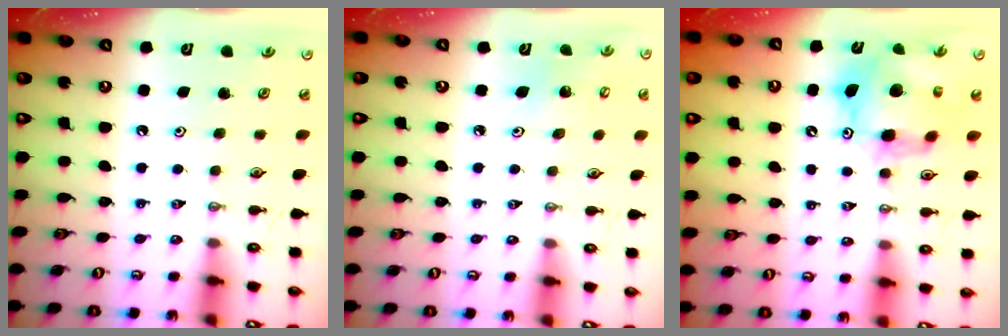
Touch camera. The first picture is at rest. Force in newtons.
{"total": 4.8, "press": 4.6, "slide": 1.3}
{"total": 13.3, "press": 13.3, "slide": 1.2}